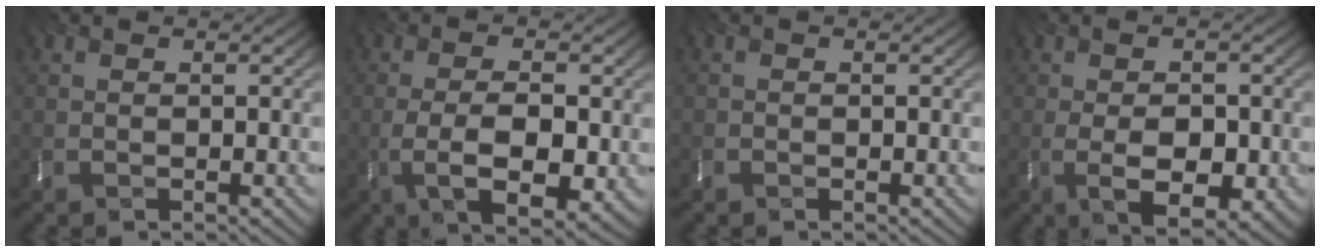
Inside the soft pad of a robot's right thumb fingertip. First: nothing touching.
{"total": 6.4, "force": [-2.2, 2.3, 5.6], "torque": [-0.095, -0.016, -0.041]}
{"total": 0.7, "force": [-0.5, 0.4, -0.1], "torque": [0.001, -0.002, -0.015]}
{"total": 5.8, "force": [-1.8, 2.8, 4.8], "torque": [-0.078, -0.015, -0.035]}